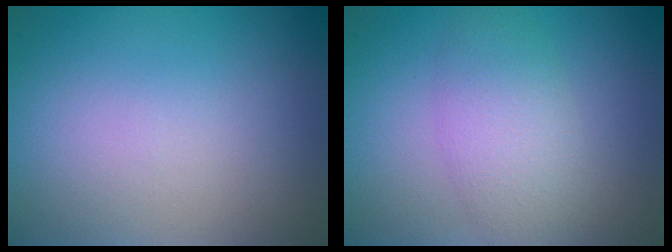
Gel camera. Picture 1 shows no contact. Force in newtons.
{"total": 2.4, "press": 2.4, "slide": 0.3}